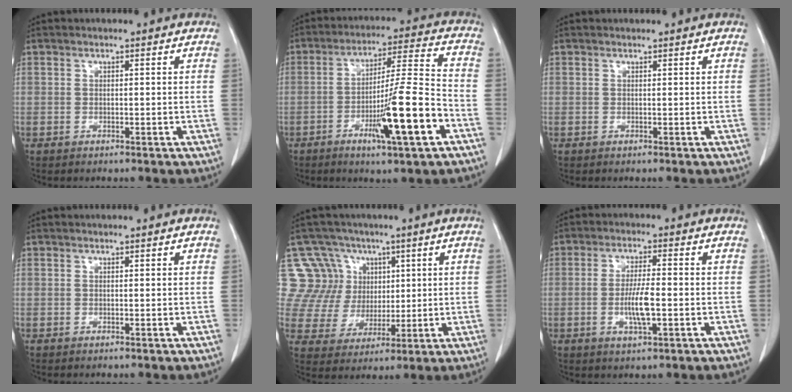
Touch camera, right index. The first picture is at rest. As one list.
[{"total": 13.7, "force": [-5.3, 0.0, 12.6], "torque": [-0.211, -0.008, -0.087]}, {"total": 0.0}, {"total": 0.0}, {"total": 15.9, "force": [6.1, 14.5, 2.6], "torque": [-0.086, 0.069, 0.134]}, {"total": 7.6, "force": [-1.7, 0.6, 7.4], "torque": [-0.145, -0.006, -0.034]}]